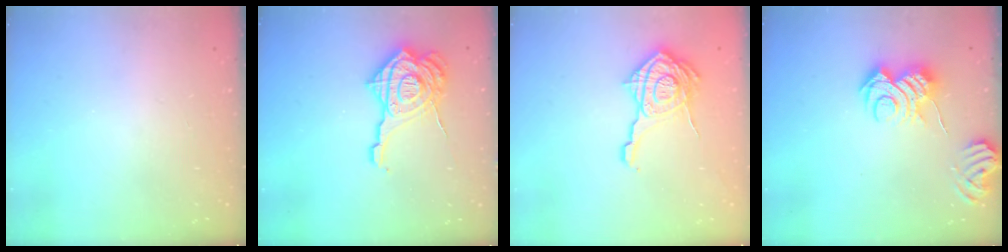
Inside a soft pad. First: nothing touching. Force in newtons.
{"total": 18.9, "press": 18.8, "slide": 1.9}
{"total": 17.3, "press": 17.3, "slide": 0.6}
{"total": 9.0, "press": 9.0, "slide": 1.0}